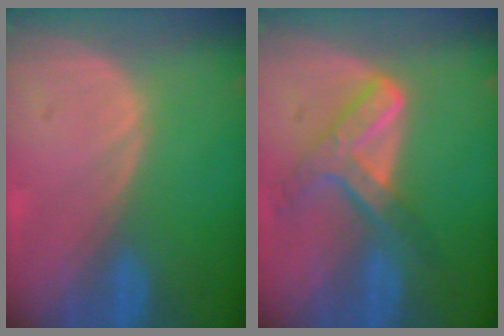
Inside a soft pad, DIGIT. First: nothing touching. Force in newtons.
{"total": 7.2, "press": 6.1, "slide": 3.8}